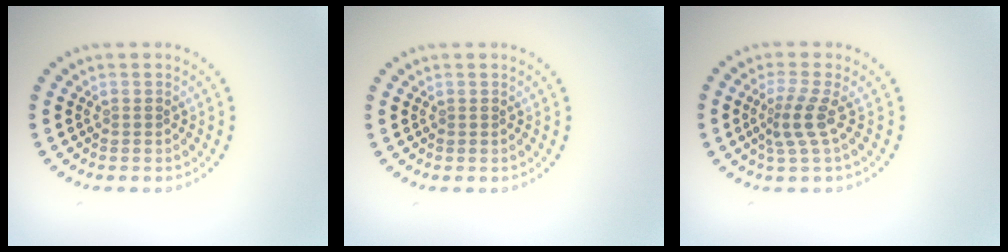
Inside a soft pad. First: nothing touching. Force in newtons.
{"total": 0.0}
{"total": 2.6, "press": 1.7, "slide": 1.9}